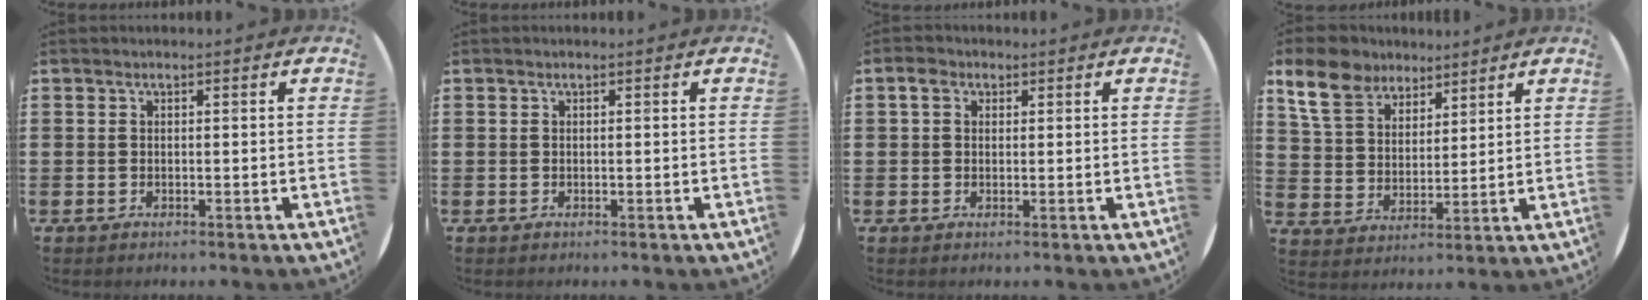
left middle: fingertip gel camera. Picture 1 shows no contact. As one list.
[{"total": 0.0}, {"total": 1.8, "force": [1.0, 1.3, 0.8], "torque": [-0.002, 0.002, 0.014]}, {"total": 8.5, "force": [6.9, 4.3, 2.2], "torque": [-0.078, -0.005, 0.132]}]